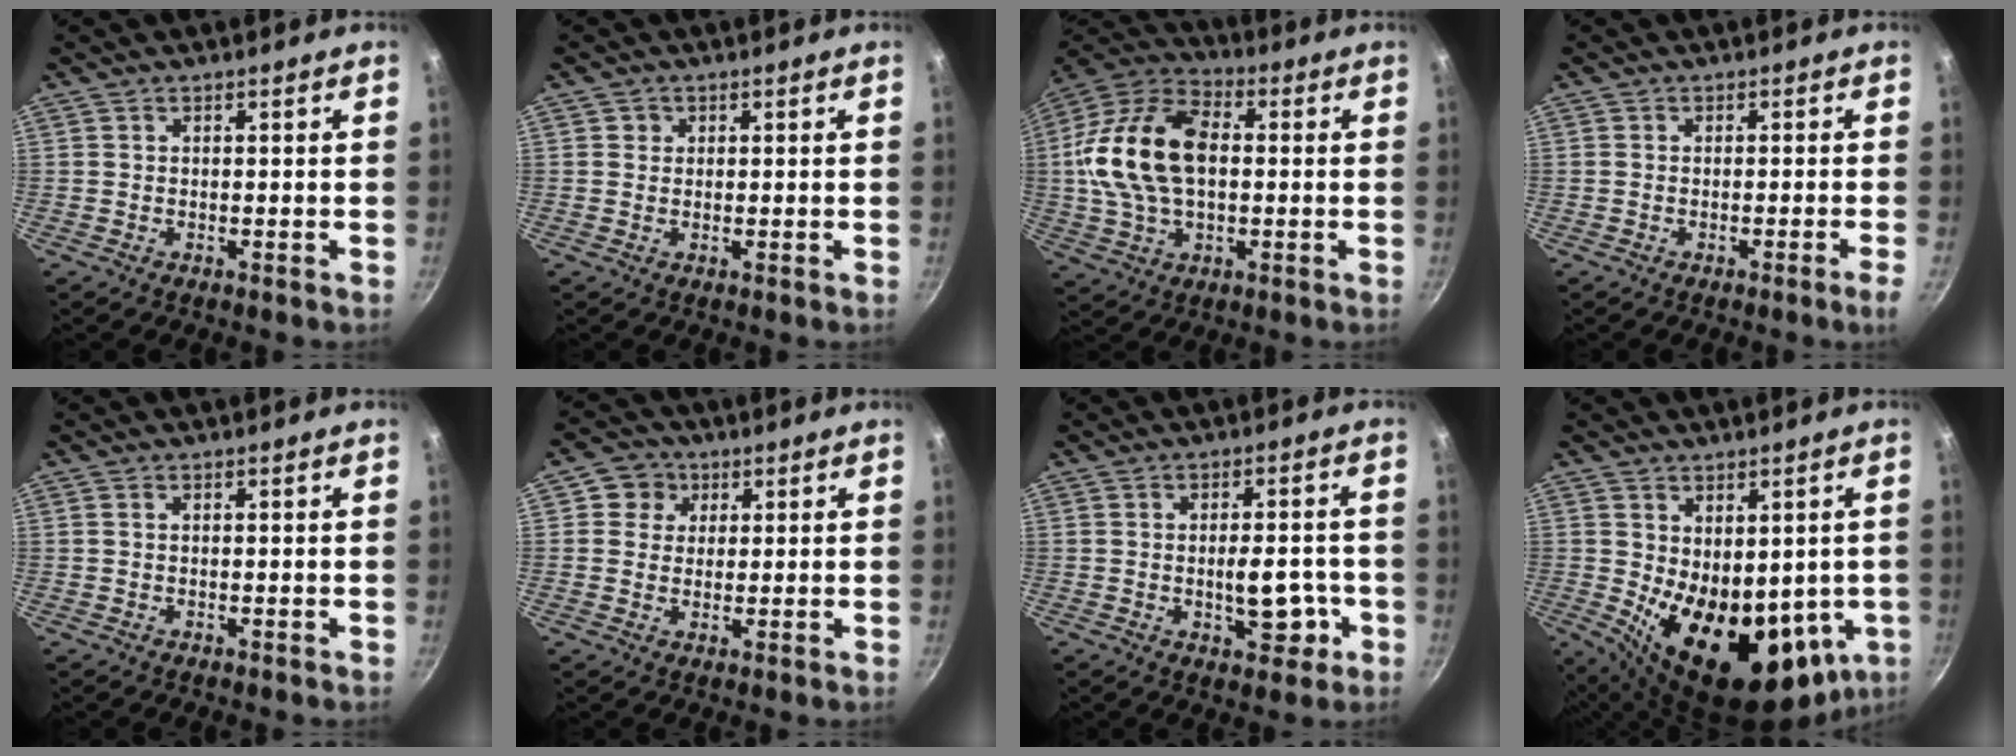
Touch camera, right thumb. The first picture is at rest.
{"total": 1.3, "force": [0.3, 1.2, 0.2], "torque": [0.002, 0.001, 0.002]}
{"total": 19.6, "force": [1.1, 12.4, 15.2], "torque": [-0.276, 0.030, 0.008]}
{"total": 2.1, "force": [-1.1, -0.5, 1.7], "torque": [-0.039, 0.009, -0.017]}
{"total": 0.0}
{"total": 5.3, "force": [1.8, 4.9, 1.1], "torque": [0.021, 0.001, 0.018]}
{"total": 7.8, "force": [-1.9, 3.9, 6.5], "torque": [-0.062, 0.008, -0.022]}
{"total": 18.6, "force": [-1.7, 10.7, 15.1], "torque": [-0.192, -0.038, 0.006]}